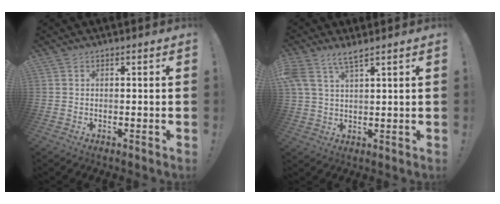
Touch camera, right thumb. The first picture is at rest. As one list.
[{"total": 5.4, "force": [4.3, 1.3, 3.1], "torque": [-0.070, -0.016, 0.082]}]